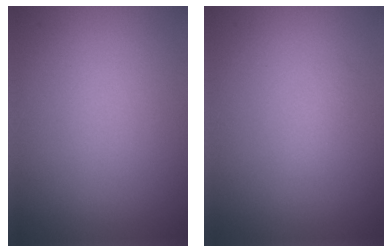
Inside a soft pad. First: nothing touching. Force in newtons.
{"total": 0.7, "press": 0.7, "slide": 0.0}